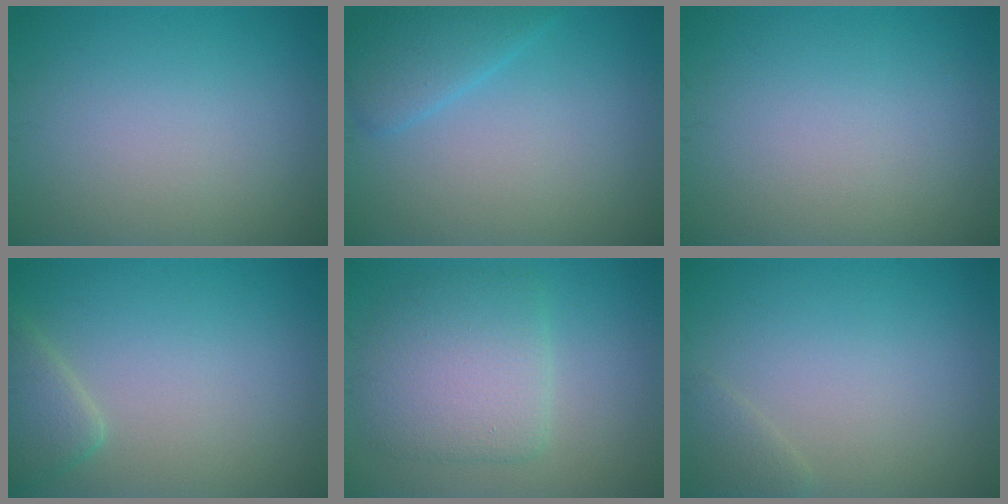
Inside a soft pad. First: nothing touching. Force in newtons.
{"total": 2.8, "press": 2.8, "slide": 0.2}
{"total": 0.0}
{"total": 2.8, "press": 2.8, "slide": 0.2}
{"total": 5.7, "press": 5.7, "slide": 0.2}
{"total": 1.1, "press": 1.1, "slide": 0.0}